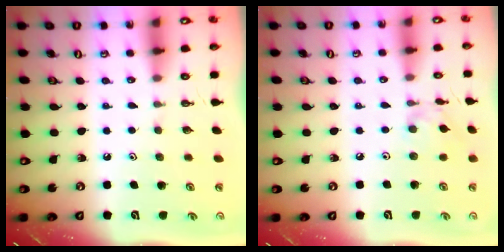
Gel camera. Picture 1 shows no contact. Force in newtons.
{"total": 4.2, "press": 4.2, "slide": 0.4}